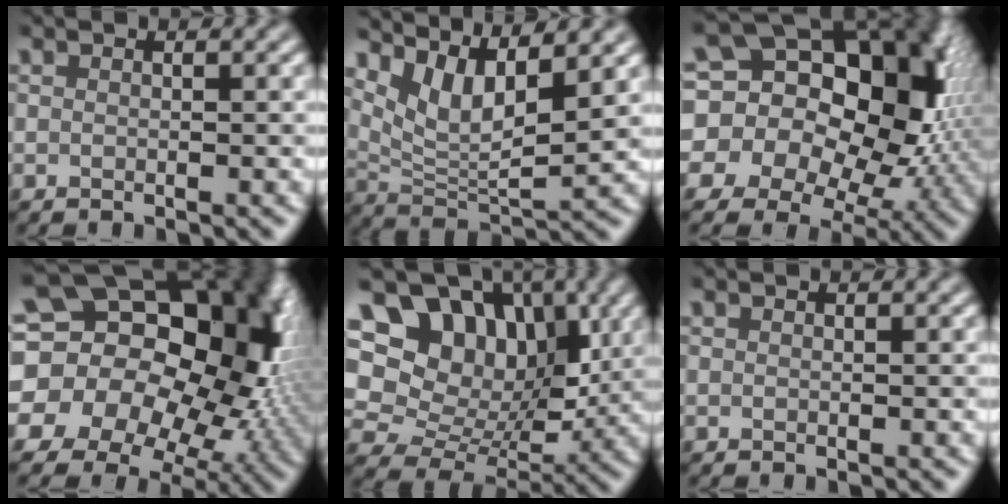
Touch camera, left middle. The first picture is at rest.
{"total": 6.2, "force": [3.6, 2.1, 4.6], "torque": [-0.090, -0.014, 0.072]}
{"total": 19.3, "force": [2.9, 15.0, 11.8], "torque": [-0.178, 0.029, 0.032]}
{"total": 22.2, "force": [0.8, 17.3, 13.9], "torque": [-0.187, 0.023, -0.021]}
{"total": 16.7, "force": [7.8, 11.8, 9.0], "torque": [-0.186, 0.063, 0.130]}
{"total": 0.0}